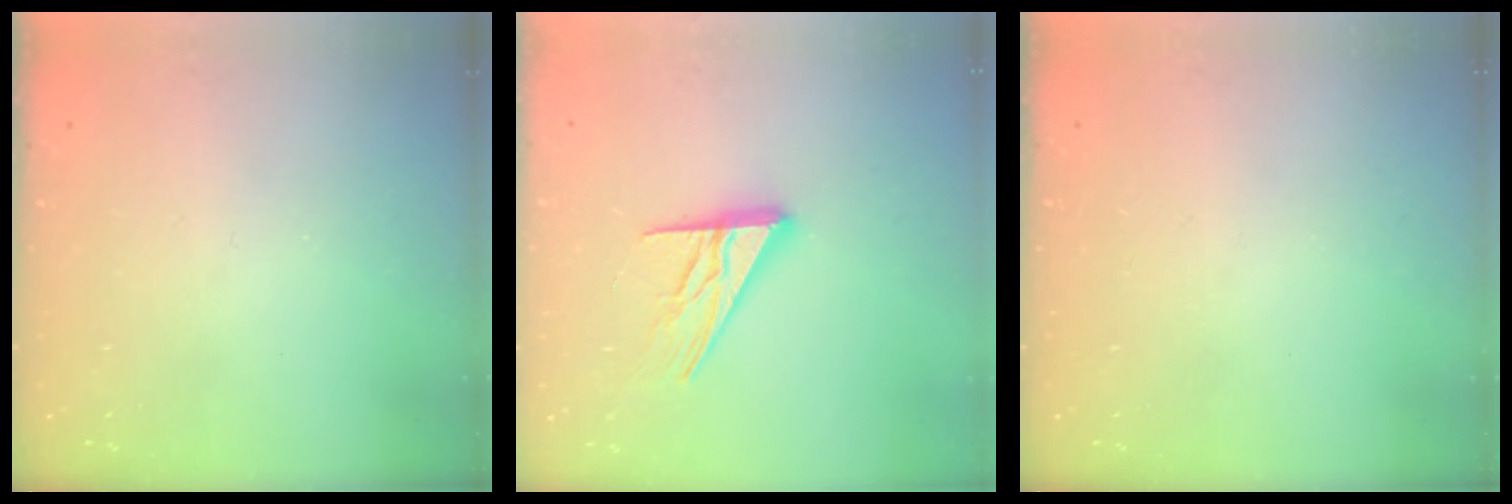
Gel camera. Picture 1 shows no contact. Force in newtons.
{"total": 13.9, "press": 13.8, "slide": 1.3}
{"total": 0.0}